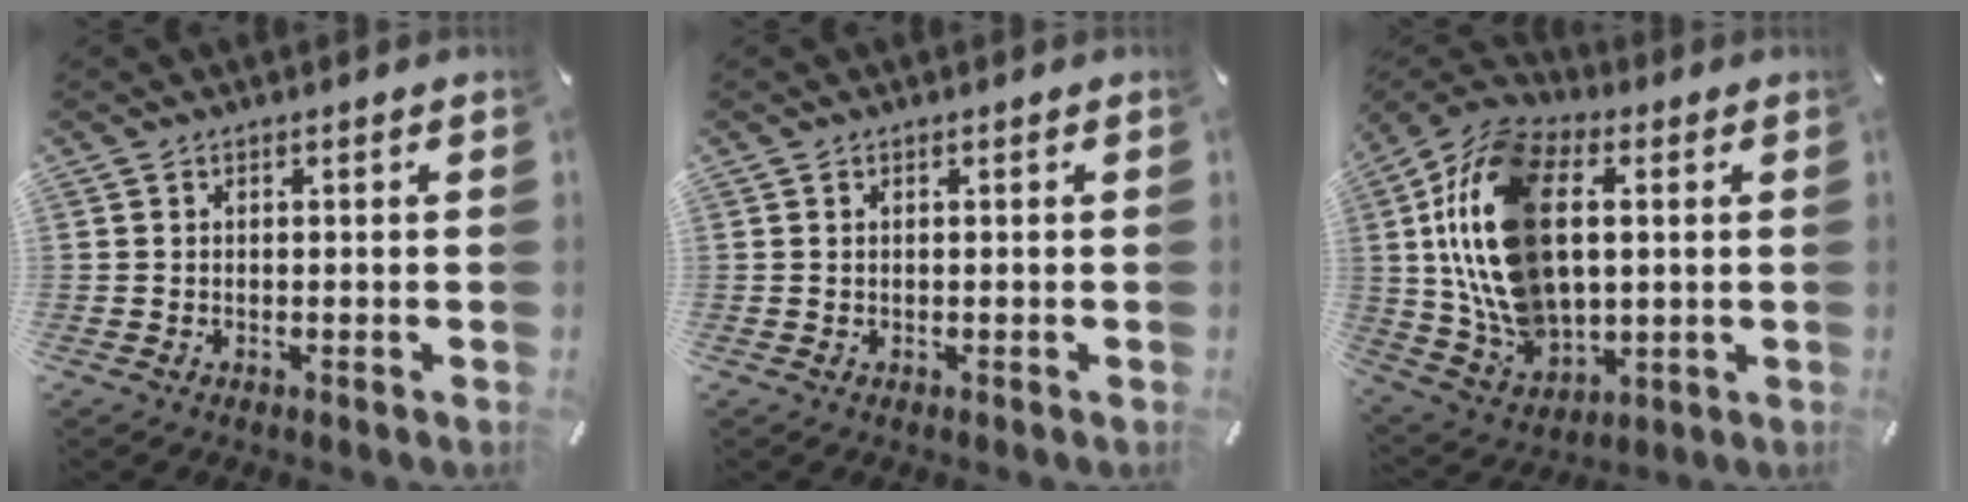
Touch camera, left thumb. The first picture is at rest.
{"total": 0.0}
{"total": 20.8, "force": [3.2, 14.5, 14.6], "torque": [-0.338, -0.007, 0.056]}